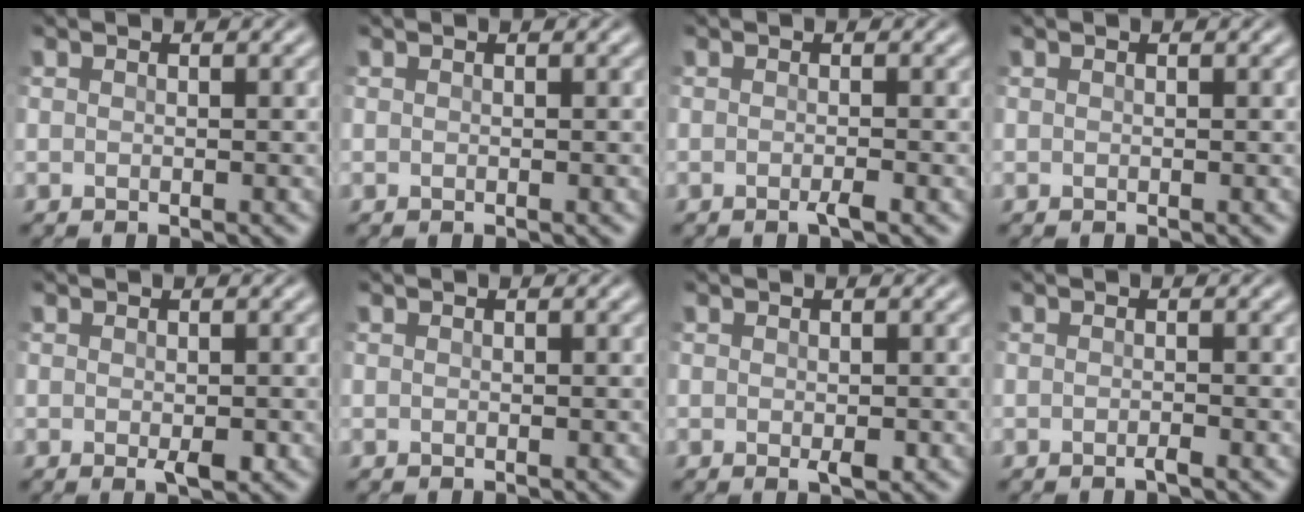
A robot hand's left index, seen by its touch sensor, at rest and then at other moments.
{"total": 0.0}
{"total": 1.1, "force": [-0.6, 0.0, 0.9], "torque": [-0.016, -0.003, -0.013]}
{"total": 0.0}
{"total": 1.5, "force": [-0.5, 0.5, 1.3], "torque": [-0.022, -0.006, -0.006]}
{"total": 0.0}
{"total": 1.1, "force": [-0.3, 0.4, 1.0], "torque": [-0.017, -0.003, -0.003]}
{"total": 0.7, "force": [-0.5, 0.0, 0.5], "torque": [-0.010, 0.000, -0.010]}